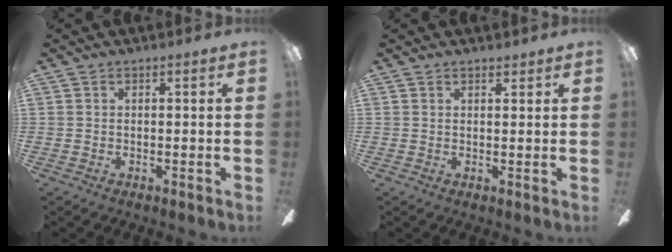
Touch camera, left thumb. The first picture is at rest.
{"total": 1.4, "force": [1.3, 0.6, 0.3], "torque": [0.001, -0.004, 0.022]}